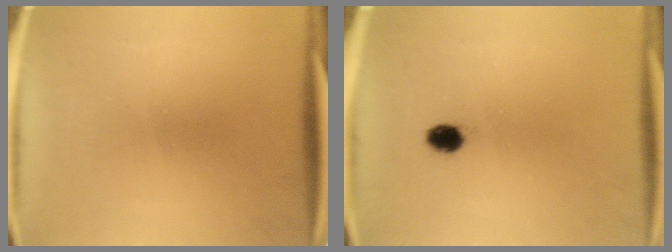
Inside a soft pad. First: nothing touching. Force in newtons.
{"total": 2.9}